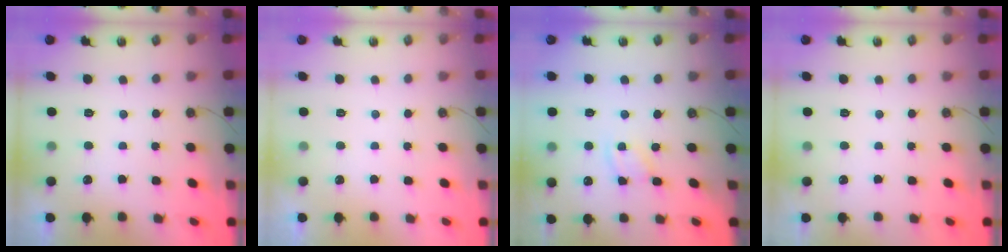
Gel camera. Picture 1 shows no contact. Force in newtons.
{"total": 0.0}
{"total": 1.9, "press": 1.8, "slide": 0.3}
{"total": 0.0}